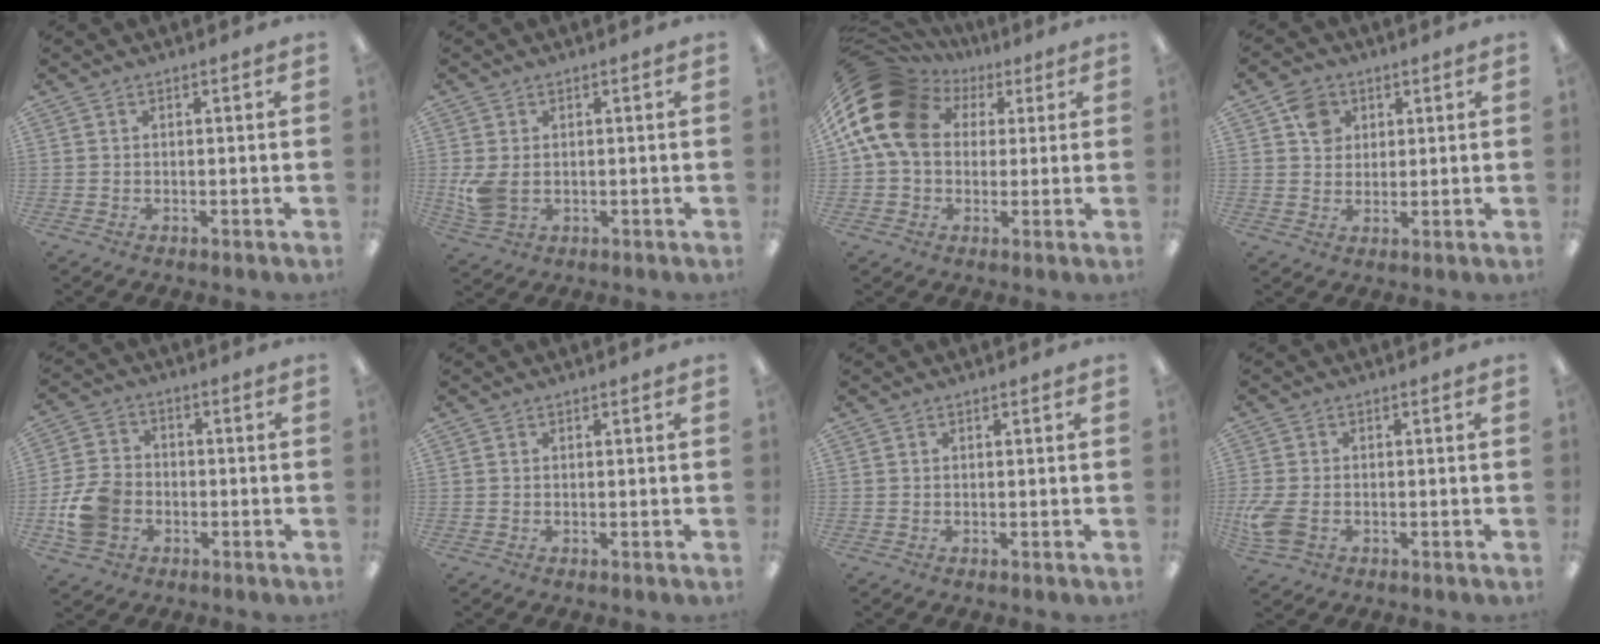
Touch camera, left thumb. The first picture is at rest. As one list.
[{"total": 5.6, "force": [-0.2, 3.9, 4.1], "torque": [-0.090, -0.005, -0.005]}, {"total": 18.1, "force": [5.0, 13.9, 10.6], "torque": [-0.234, -0.009, 0.089]}, {"total": 5.9, "force": [2.4, 5.0, 1.9], "torque": [-0.030, 0.003, 0.042]}, {"total": 10.1, "force": [-3.1, 8.0, 5.4], "torque": [-0.118, 0.022, -0.056]}, {"total": 0.0}, {"total": 0.0}, {"total": 6.1, "force": [-1.8, 4.0, 4.3], "torque": [-0.108, -0.002, -0.034]}]